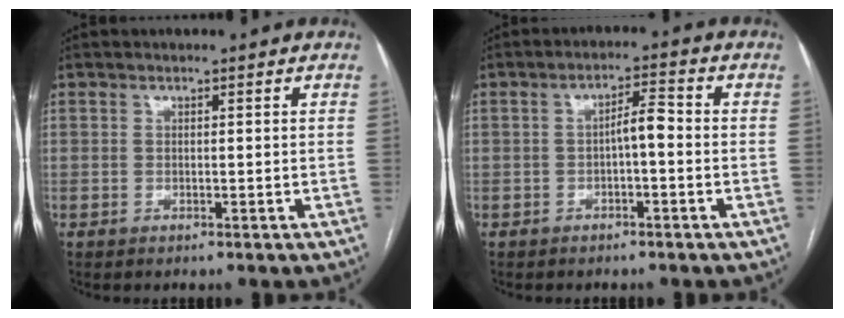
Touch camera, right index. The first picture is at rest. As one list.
[{"total": 3.6, "force": [-0.4, 0.9, 3.4], "torque": [-0.054, 0.015, -0.006]}]